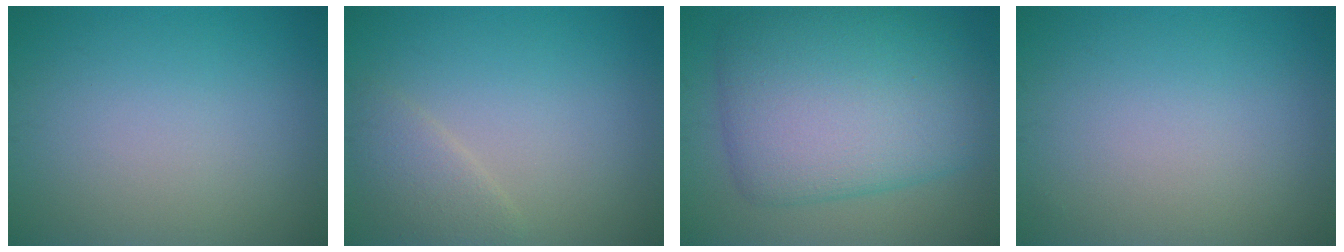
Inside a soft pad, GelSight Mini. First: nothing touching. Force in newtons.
{"total": 2.2, "press": 2.1, "slide": 0.1}
{"total": 10.4, "press": 10.4, "slide": 0.2}
{"total": 0.0}